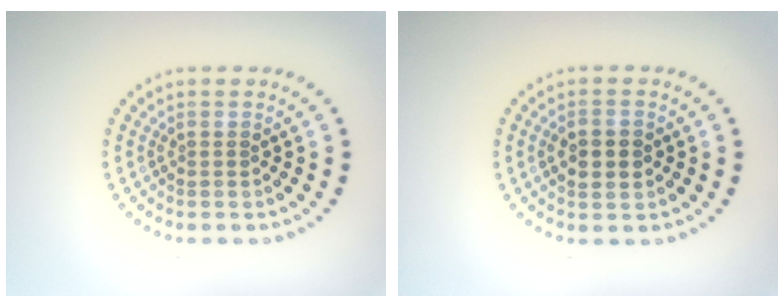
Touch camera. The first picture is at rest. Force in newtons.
{"total": 3.3, "press": 3.3, "slide": 0.1}